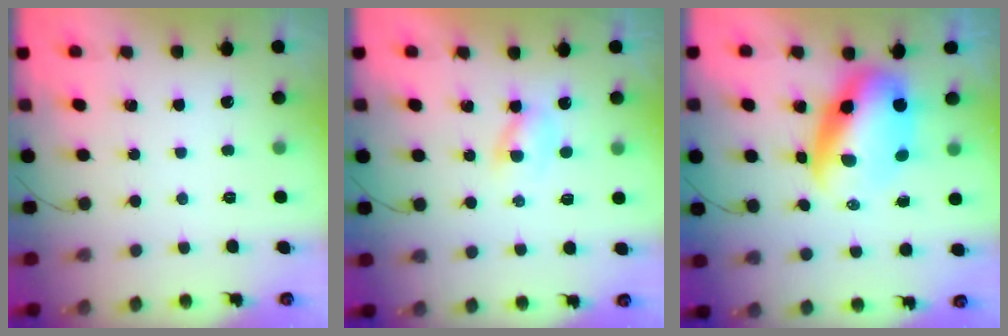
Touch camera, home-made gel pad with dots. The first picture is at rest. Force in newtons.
{"total": 2.0, "press": 1.8, "slide": 0.9}
{"total": 10.5, "press": 10.2, "slide": 2.4}